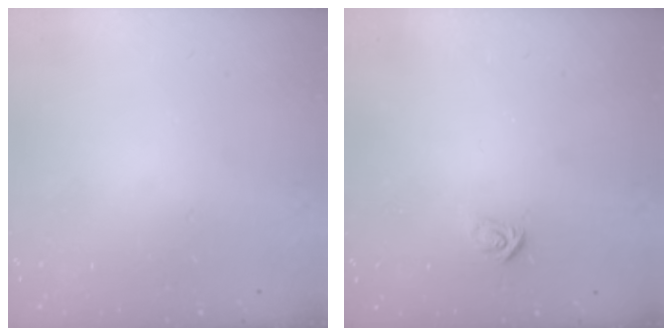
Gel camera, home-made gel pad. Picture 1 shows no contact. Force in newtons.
{"total": 3.0, "press": 2.9, "slide": 0.4}